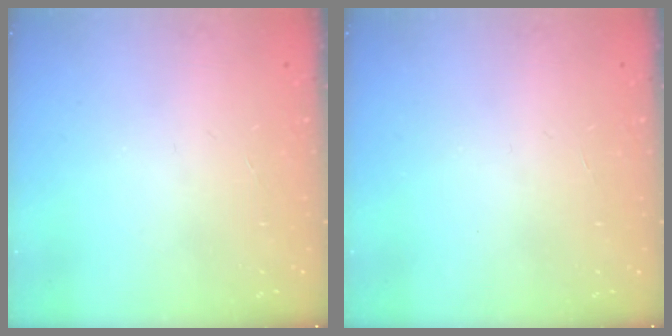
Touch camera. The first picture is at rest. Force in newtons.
{"total": 0.0}